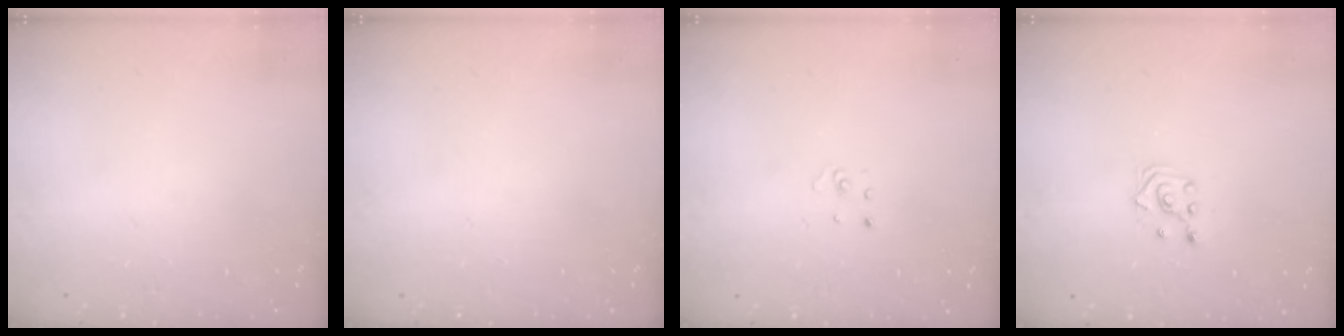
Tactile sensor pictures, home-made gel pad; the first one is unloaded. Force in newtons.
{"total": 0.0}
{"total": 1.5, "press": 1.5, "slide": 0.1}
{"total": 2.6, "press": 2.4, "slide": 1.0}